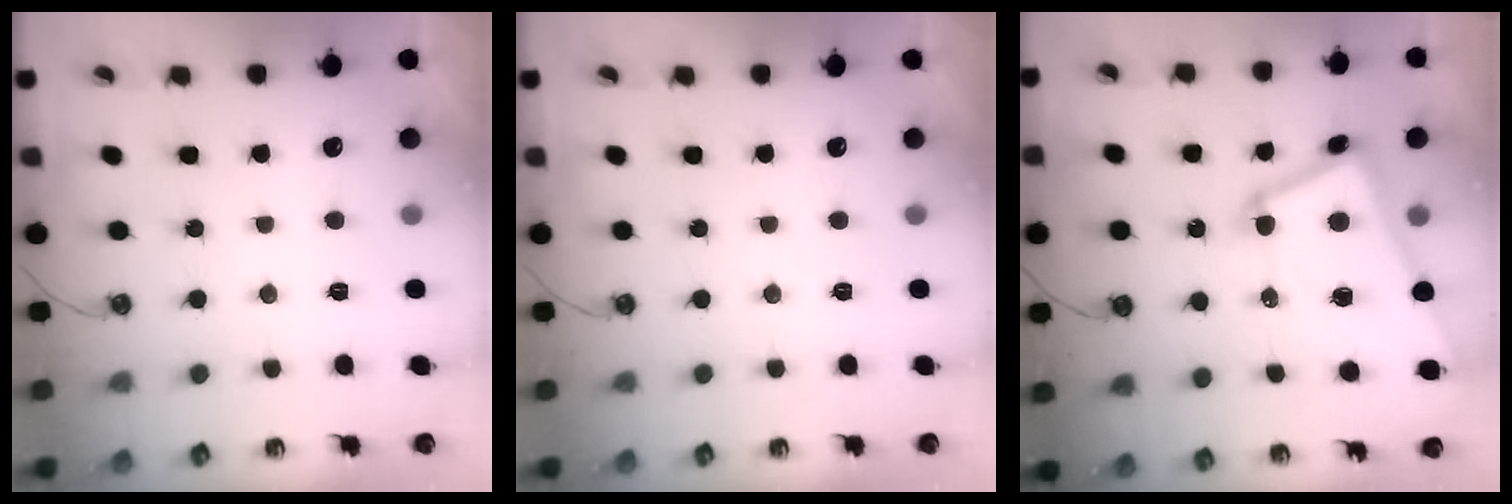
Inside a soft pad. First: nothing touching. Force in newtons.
{"total": 0.0}
{"total": 15.7, "press": 15.6, "slide": 1.5}